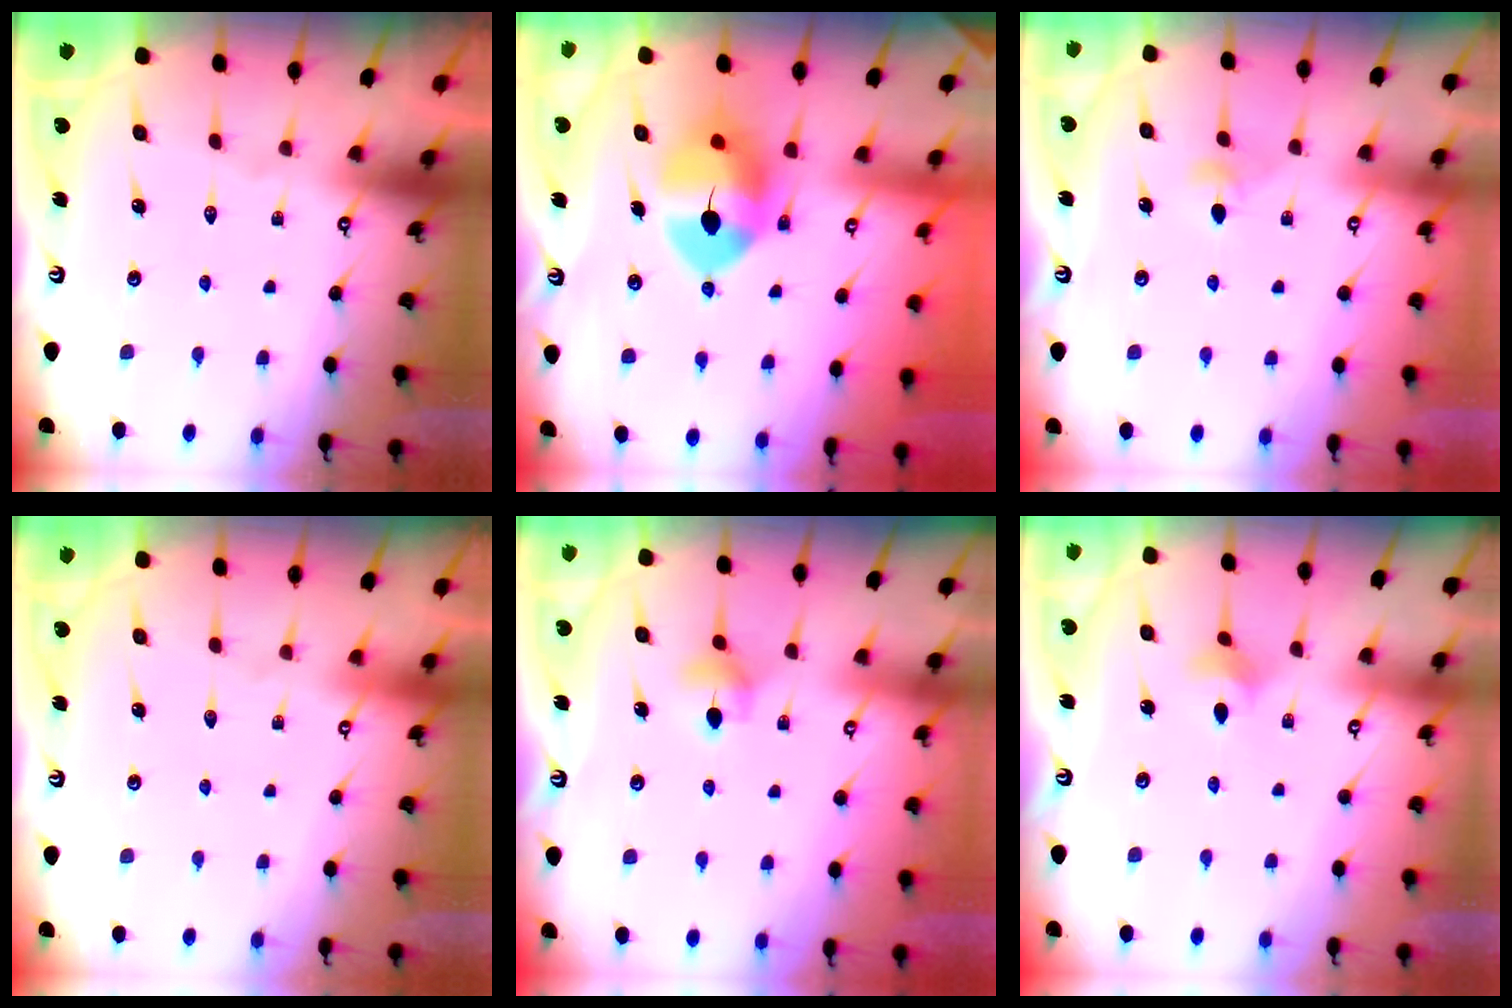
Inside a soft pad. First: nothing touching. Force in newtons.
{"total": 9.6, "press": 9.4, "slide": 2.0}
{"total": 2.8, "press": 2.7, "slide": 0.4}
{"total": 0.0}
{"total": 5.3, "press": 5.2, "slide": 0.8}
{"total": 4.2, "press": 4.2, "slide": 0.7}